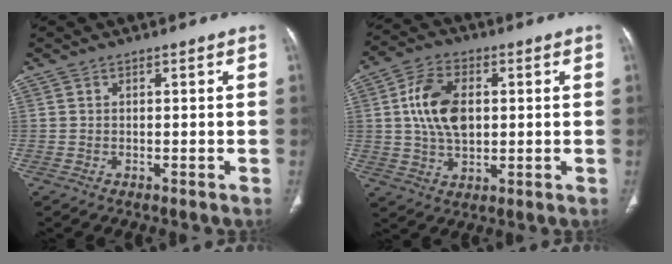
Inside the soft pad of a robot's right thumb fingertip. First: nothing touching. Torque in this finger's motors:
{"motor_torque": [1.55, 1.41, 1.48, 0.15, 0.13]}